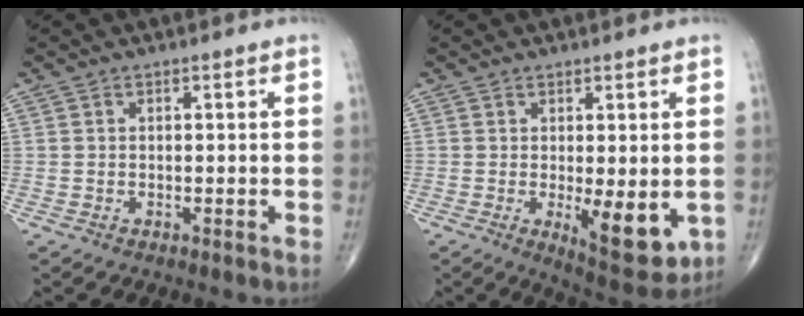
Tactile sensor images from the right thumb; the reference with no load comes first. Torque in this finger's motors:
{"motor_torque": [1.41, 1.15, 0.38, -0.44, 0.22]}